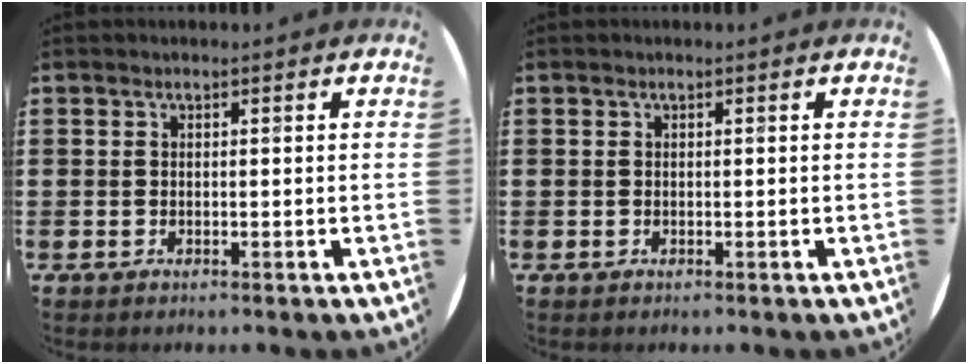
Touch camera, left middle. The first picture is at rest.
{"total": 0.0}